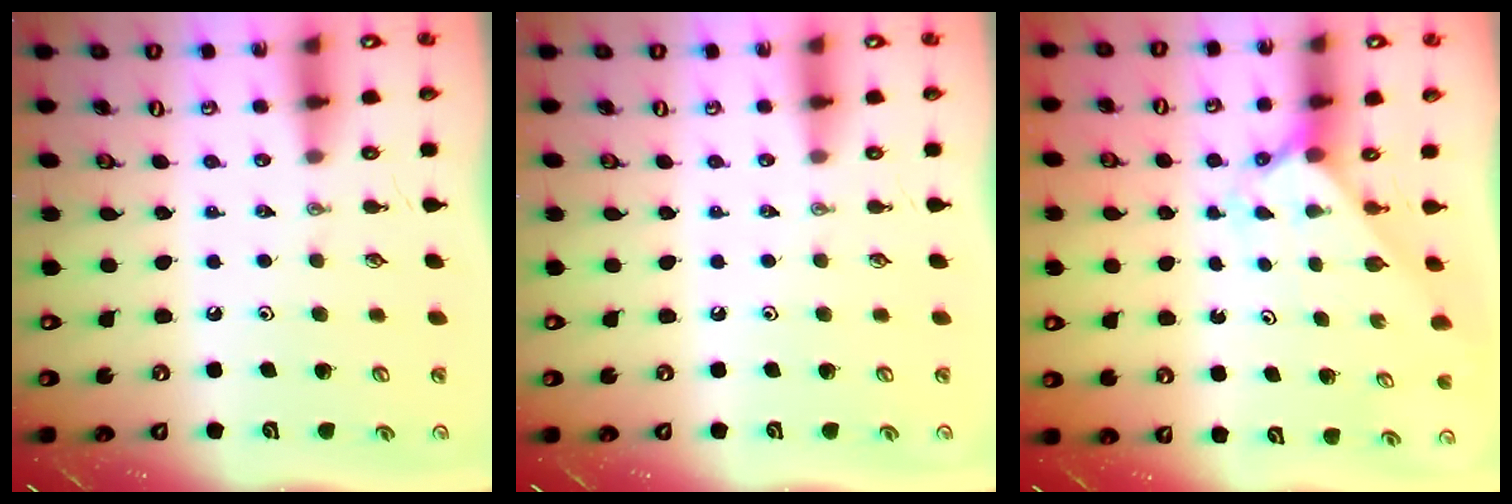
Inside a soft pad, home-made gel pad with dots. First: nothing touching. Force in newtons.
{"total": 0.0}
{"total": 2.0, "press": 2.0, "slide": 0.2}